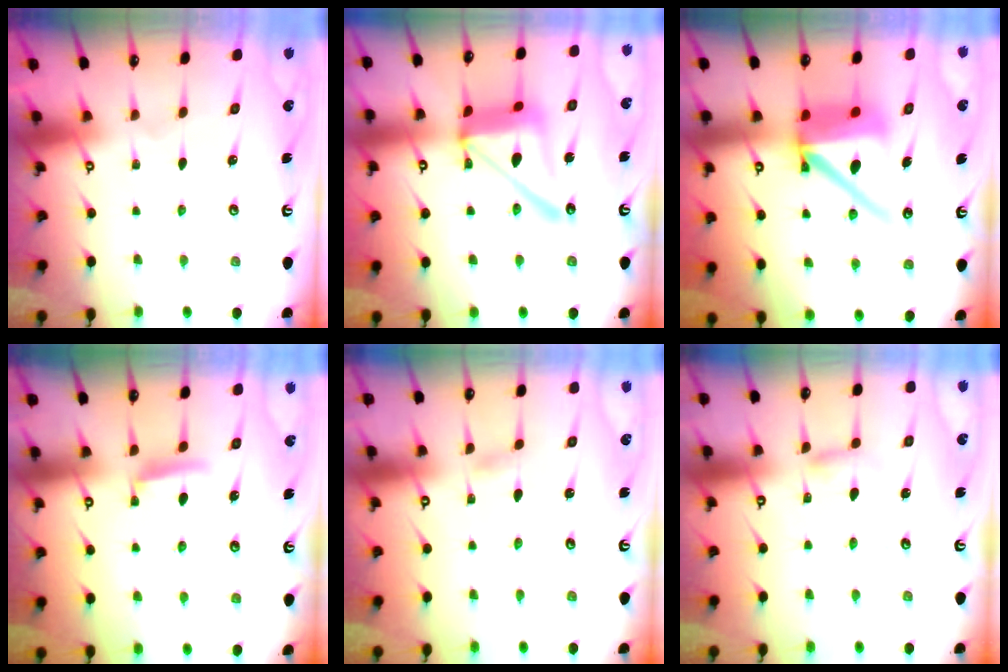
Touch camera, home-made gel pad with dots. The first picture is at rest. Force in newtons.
{"total": 15.9, "press": 15.8, "slide": 1.4}
{"total": 12.9, "press": 12.8, "slide": 1.7}
{"total": 6.0, "press": 5.9, "slide": 0.8}
{"total": 2.1, "press": 2.1, "slide": 0.2}
{"total": 2.6, "press": 2.6, "slide": 0.2}